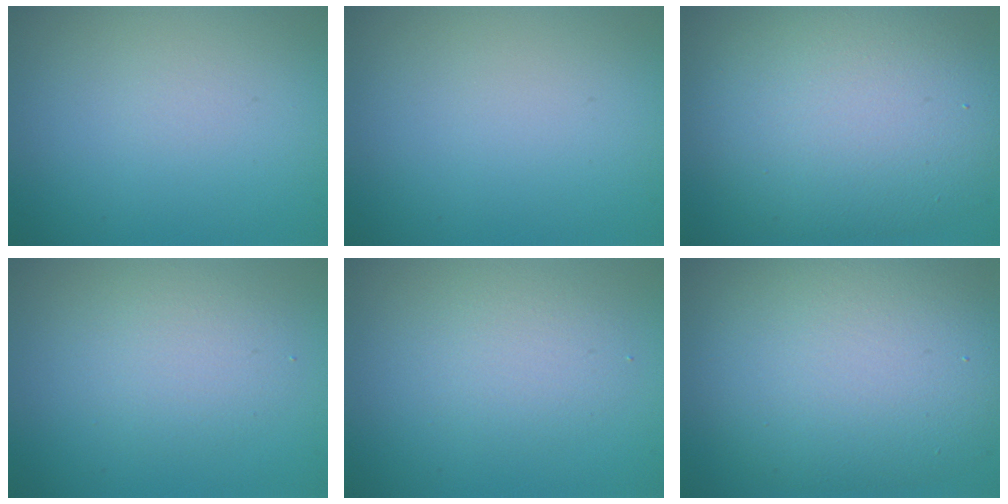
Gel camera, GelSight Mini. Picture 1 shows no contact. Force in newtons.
{"total": 0.0}
{"total": 10.0, "press": 10.0, "slide": 0.3}
{"total": 2.6, "press": 2.6, "slide": 0.2}
{"total": 2.2, "press": 2.2, "slide": 0.2}
{"total": 10.2, "press": 10.2, "slide": 0.5}